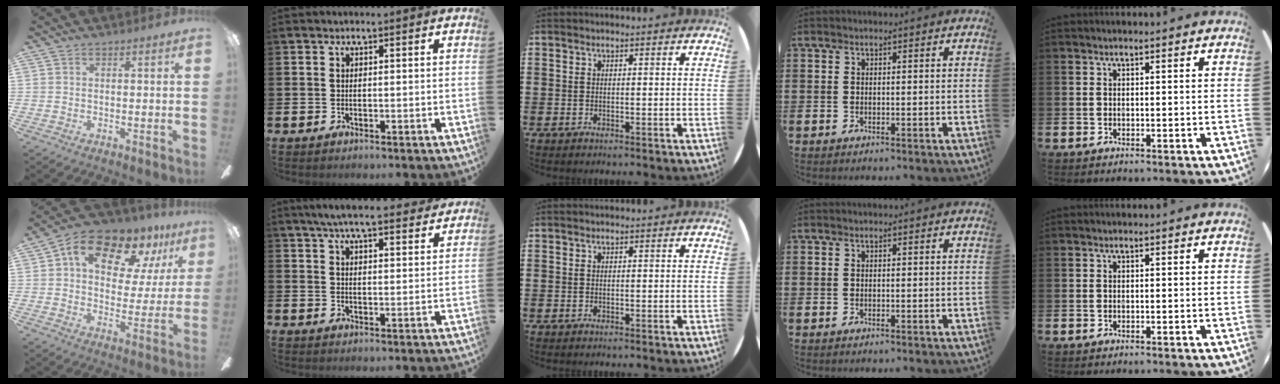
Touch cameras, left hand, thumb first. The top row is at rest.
{"thumb": {"total": 15.5, "force": [9.6, 8.2, 8.9], "torque": [-0.148, -0.046, 0.167]}, "index": {"total": 6.4, "force": [6.0, 0.8, 2.2], "torque": [-0.050, -0.023, 0.106]}}